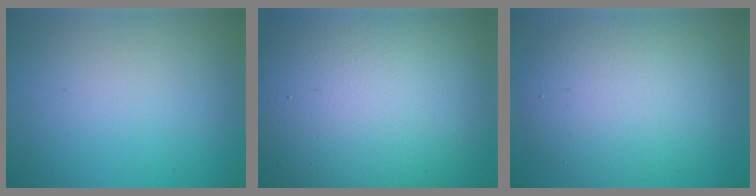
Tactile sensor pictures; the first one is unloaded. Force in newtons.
{"total": 15.1, "press": 15.1, "slide": 1.3}
{"total": 7.8, "press": 7.8, "slide": 0.5}